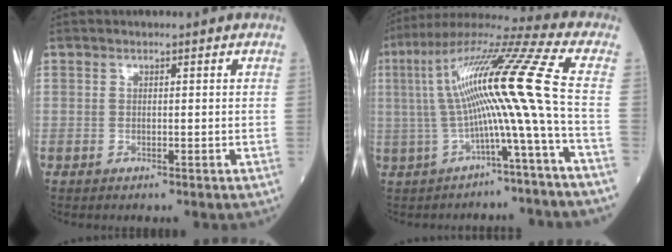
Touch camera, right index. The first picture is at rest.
{"total": 15.1, "force": [-1.0, -1.9, 15.0], "torque": [-0.273, 0.041, -0.025]}